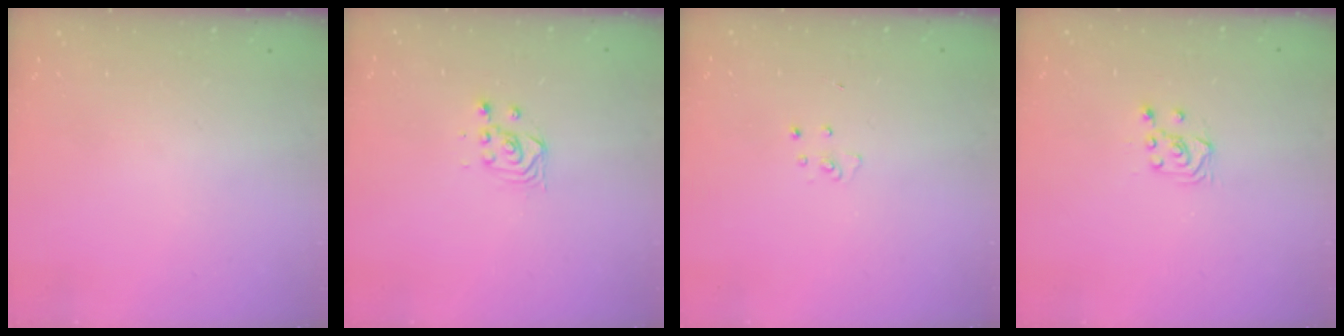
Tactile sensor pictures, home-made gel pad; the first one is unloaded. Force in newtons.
{"total": 3.3, "press": 3.3, "slide": 0.3}
{"total": 3.6, "press": 3.6, "slide": 0.3}
{"total": 4.5, "press": 4.4, "slide": 0.8}